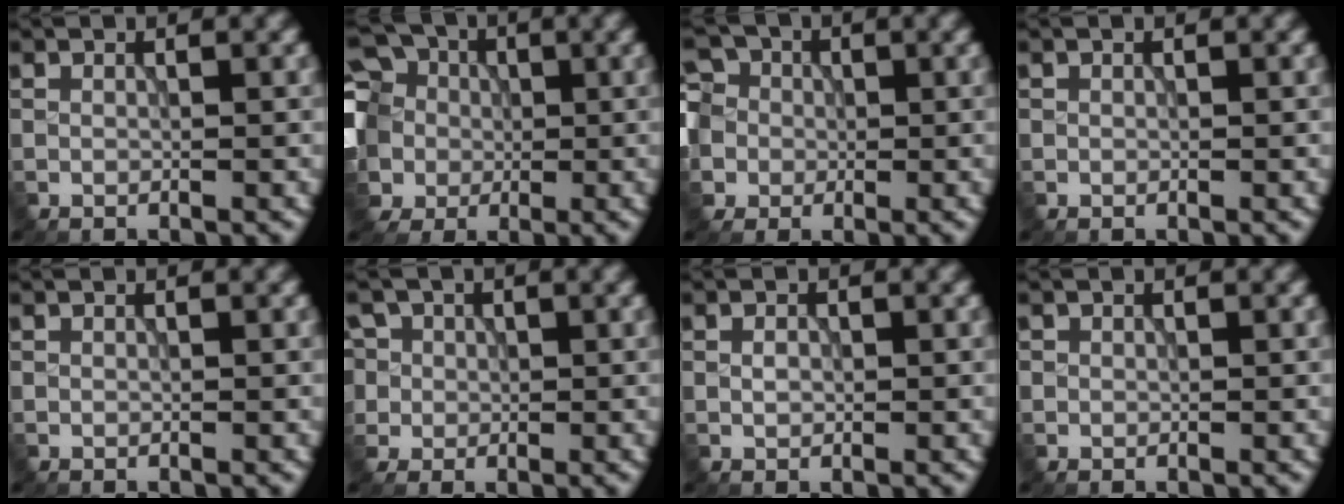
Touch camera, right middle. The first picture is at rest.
{"total": 12.9, "force": [0.5, 10.8, 7.1], "torque": [-0.177, 0.019, -0.022]}
{"total": 8.1, "force": [-1.4, 7.2, 3.2], "torque": [-0.081, 0.010, -0.056]}
{"total": 0.0}
{"total": 0.0}
{"total": 6.6, "force": [1.7, 5.8, 2.8], "torque": [-0.063, 0.033, 0.004]}
{"total": 0.7, "force": [0.0, 0.4, 0.5], "torque": [-0.011, 0.002, -0.001]}
{"total": 0.6, "force": [0.0, 0.6, 0.0], "torque": [0.007, -0.002, -0.002]}